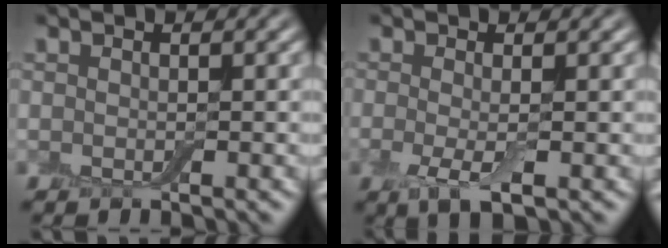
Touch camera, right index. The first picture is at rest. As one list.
[{"total": 2.7, "force": [-0.5, 0.8, 2.6], "torque": [-0.053, -0.011, -0.012]}]